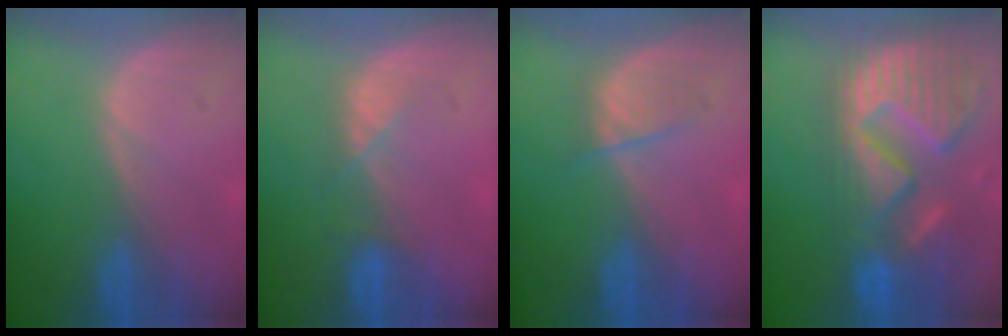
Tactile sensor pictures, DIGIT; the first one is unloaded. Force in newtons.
{"total": 2.6, "press": 2.5, "slide": 0.8}
{"total": 2.6, "press": 2.5, "slide": 0.5}
{"total": 14.4, "press": 12.0, "slide": 8.0}